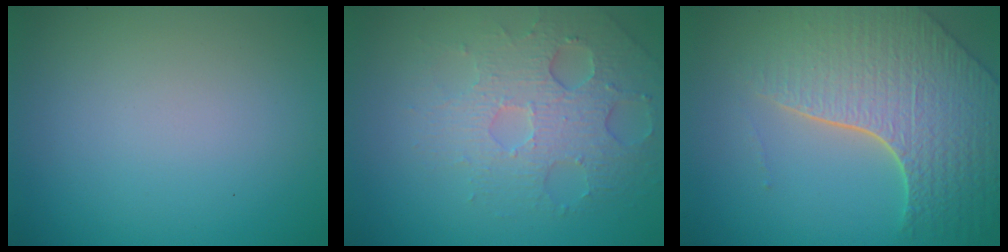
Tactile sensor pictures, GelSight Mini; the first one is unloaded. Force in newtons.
{"total": 4.5, "press": 3.8, "slide": 2.3}
{"total": 8.0, "press": 5.7, "slide": 5.7}